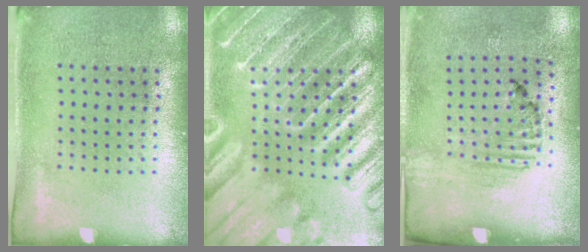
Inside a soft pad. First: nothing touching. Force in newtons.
{"total": 6.2, "press": 6.1, "slide": 0.7}
{"total": 1.5, "press": 1.2, "slide": 1.0}